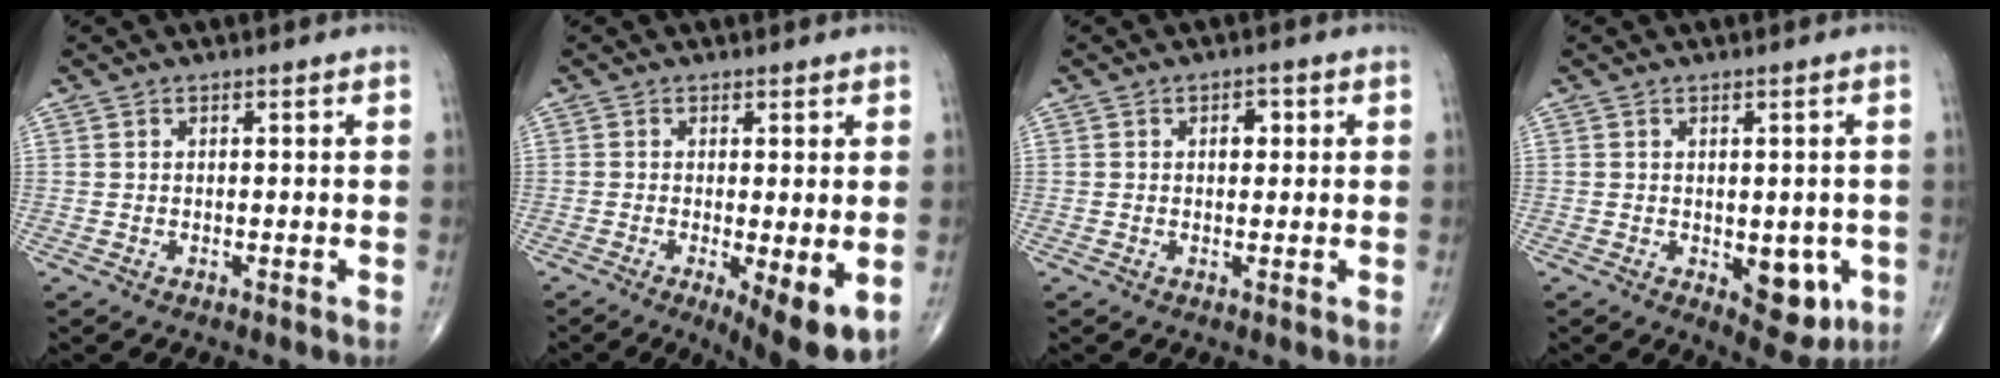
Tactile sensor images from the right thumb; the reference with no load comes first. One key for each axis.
{"total": 8.9, "fx": -2.4, "fy": 2.4, "fz": 8.3, "tx": -0.120, "ty": -0.025, "tz": -0.033}
{"total": 2.5, "fx": 0.5, "fy": 1.7, "fz": 1.7, "tx": -0.012, "ty": 0.003, "tz": 0.004}
{"total": 7.5, "fx": -1.9, "fy": 4.2, "fz": 6.0, "tx": -0.042, "ty": -0.008, "tz": -0.014}